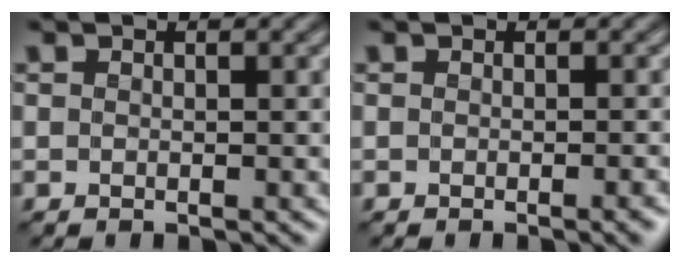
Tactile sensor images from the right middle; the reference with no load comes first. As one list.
[{"total": 1.3, "force": [-0.5, 0.3, 1.2], "torque": [-0.009, -0.001, -0.009]}]